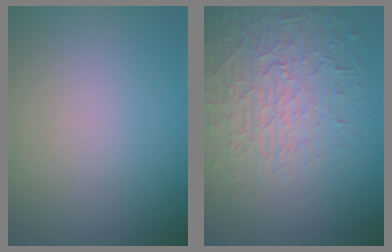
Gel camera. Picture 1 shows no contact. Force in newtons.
{"total": 6.4, "press": 5.0, "slide": 4.0}